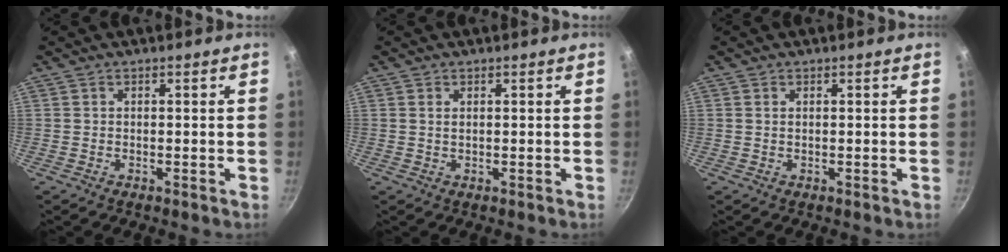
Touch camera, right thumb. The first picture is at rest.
{"total": 1.1, "force": [0.5, 0.6, 0.9], "torque": [-0.016, 0.001, 0.008]}
{"total": 0.7, "force": [0.3, 0.4, 0.5], "torque": [-0.009, 0.001, 0.006]}